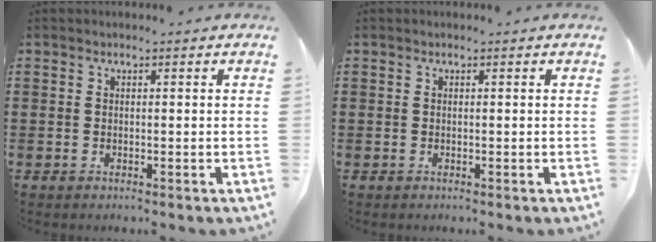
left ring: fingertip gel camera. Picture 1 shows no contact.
{"total": 0.0}